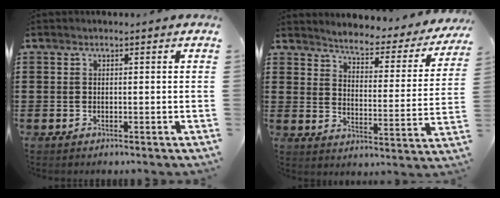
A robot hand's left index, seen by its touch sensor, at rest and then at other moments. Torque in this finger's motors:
{"motor_torque": [1.50, -0.64, 0.27, 0.08]}